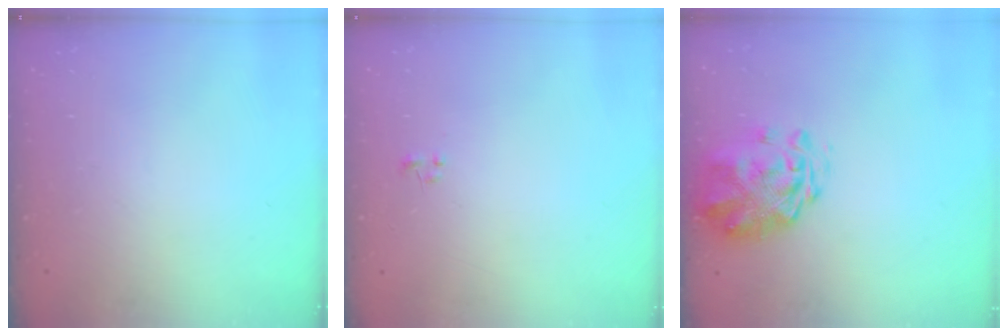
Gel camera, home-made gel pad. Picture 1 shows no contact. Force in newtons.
{"total": 0.0}
{"total": 3.1, "press": 2.7, "slide": 1.5}